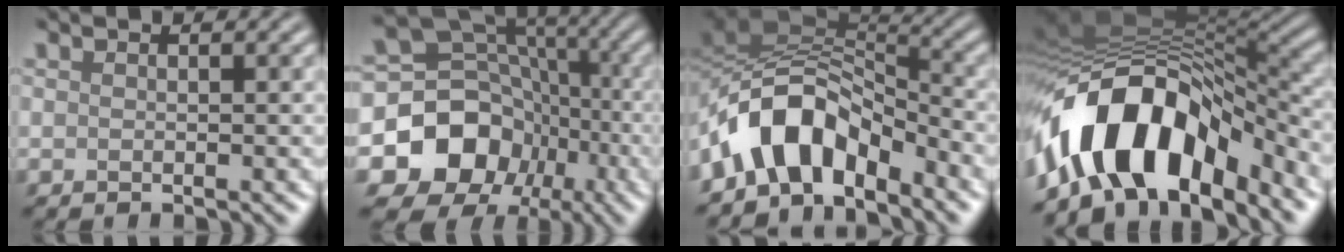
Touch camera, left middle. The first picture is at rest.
{"total": 11.9, "force": [-3.5, 10.2, 5.1], "torque": [-0.097, -0.005, -0.077]}
{"total": 8.1, "force": [-4.0, 4.4, 5.5], "torque": [-0.079, 0.017, -0.080]}
{"total": 12.3, "force": [-6.5, 6.2, 8.4], "torque": [-0.133, 0.007, -0.116]}